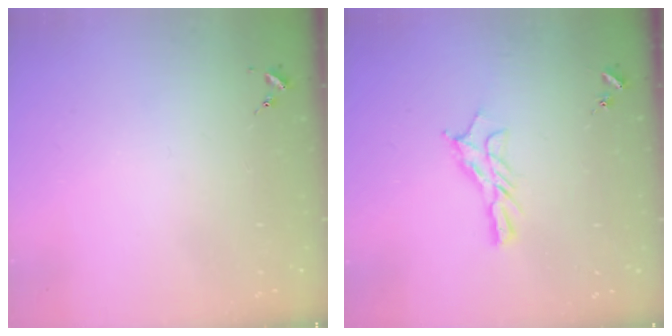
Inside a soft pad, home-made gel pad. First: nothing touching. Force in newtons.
{"total": 8.6, "press": 8.5, "slide": 0.2}